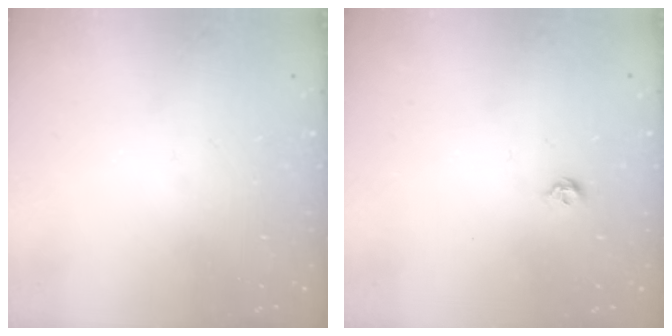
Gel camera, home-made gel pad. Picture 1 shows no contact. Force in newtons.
{"total": 4.4, "press": 4.3, "slide": 0.9}